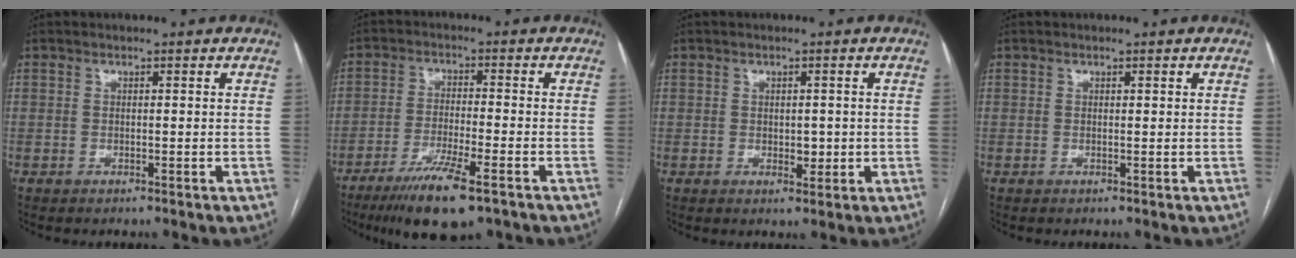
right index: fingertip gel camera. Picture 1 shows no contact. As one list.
[{"total": 10.1, "force": [-6.5, 1.1, 7.6], "torque": [-0.136, -0.025, -0.109]}, {"total": 2.5, "force": [-0.1, 1.6, 1.9], "torque": [-0.022, -0.002, 0.005]}, {"total": 0.0}]